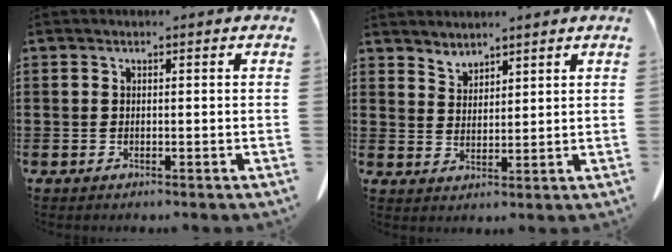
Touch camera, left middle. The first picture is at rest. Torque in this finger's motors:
{"motor_torque": [0.01, 0.00, -0.04, 0.01]}